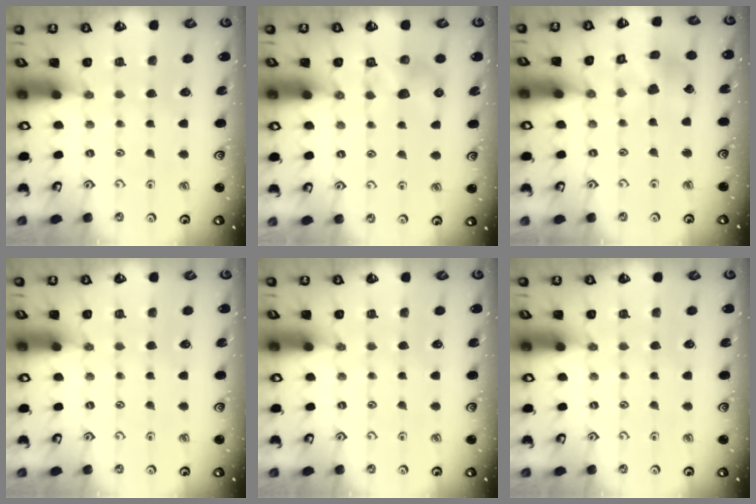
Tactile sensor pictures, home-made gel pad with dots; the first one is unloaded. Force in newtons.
{"total": 7.0, "press": 7.0, "slide": 0.2}
{"total": 8.6, "press": 8.5, "slide": 0.9}
{"total": 0.0}
{"total": 0.0}
{"total": 0.0}